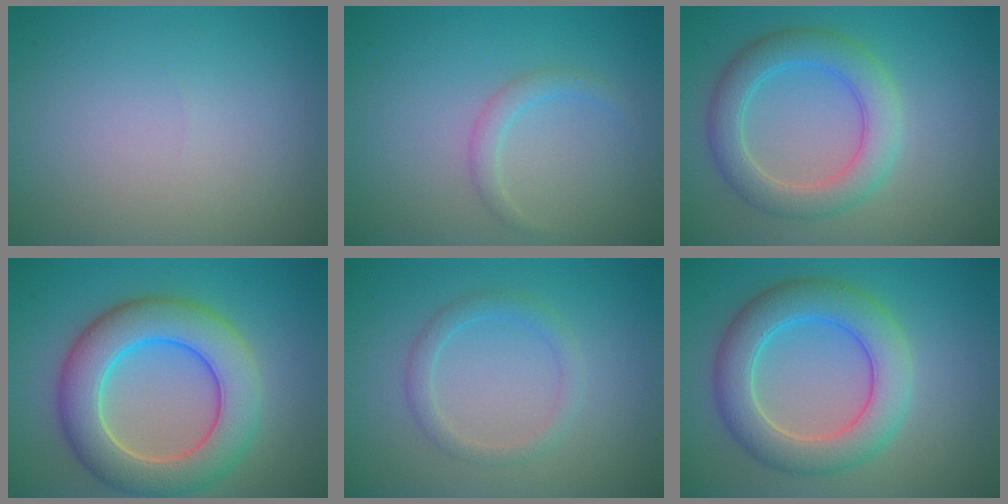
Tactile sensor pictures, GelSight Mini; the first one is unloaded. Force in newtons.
{"total": 1.4, "press": 1.4, "slide": 0.1}
{"total": 4.7, "press": 4.7, "slide": 0.5}
{"total": 8.4, "press": 8.4, "slide": 0.5}
{"total": 1.9, "press": 1.9, "slide": 0.2}
{"total": 6.4, "press": 6.4, "slide": 0.2}